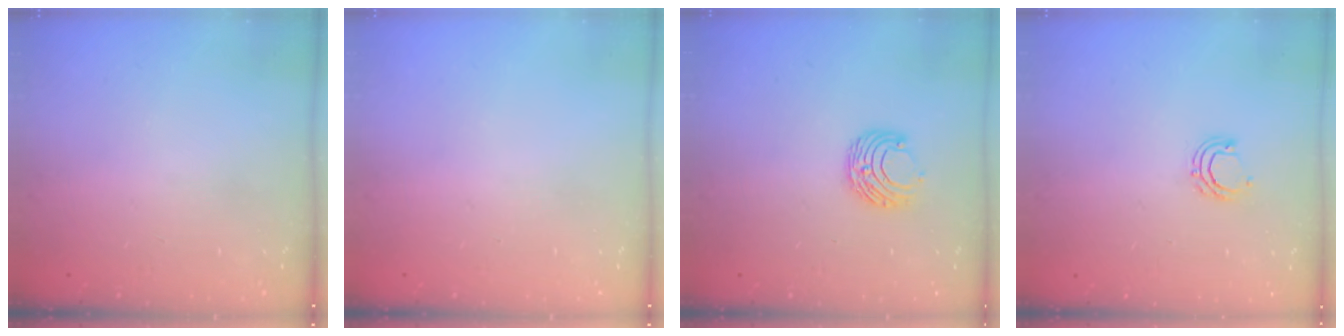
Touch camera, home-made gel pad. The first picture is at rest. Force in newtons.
{"total": 0.0}
{"total": 7.2, "press": 7.2, "slide": 0.8}
{"total": 5.2, "press": 5.0, "slide": 1.2}